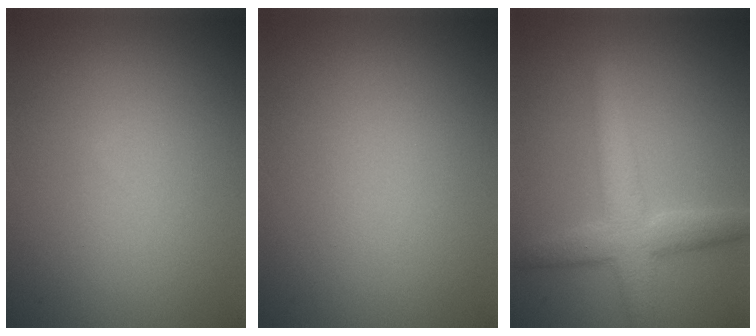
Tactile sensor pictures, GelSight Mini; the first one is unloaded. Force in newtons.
{"total": 0.0}
{"total": 4.4, "press": 4.4, "slide": 0.0}